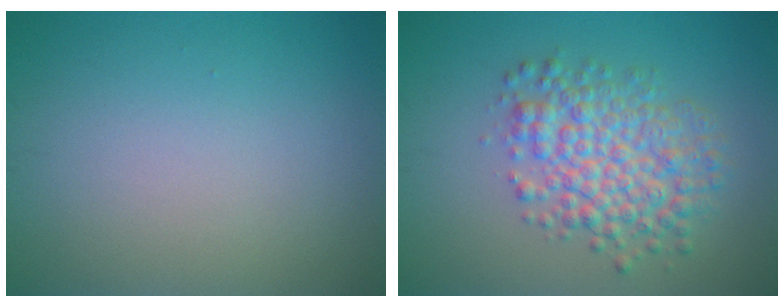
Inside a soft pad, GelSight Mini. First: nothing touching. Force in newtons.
{"total": 5.7, "press": 5.7, "slide": 0.1}